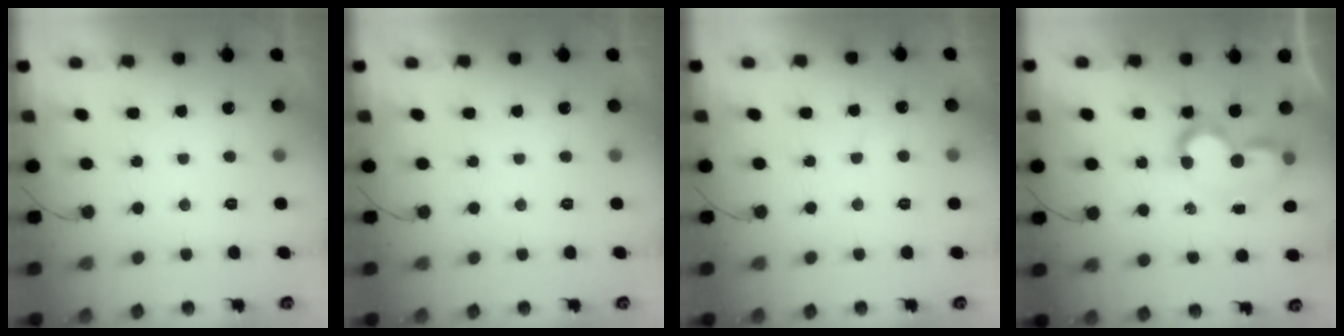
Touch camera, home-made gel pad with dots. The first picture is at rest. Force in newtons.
{"total": 0.0}
{"total": 2.6, "press": 2.6, "slide": 0.1}
{"total": 7.6, "press": 7.5, "slide": 0.6}